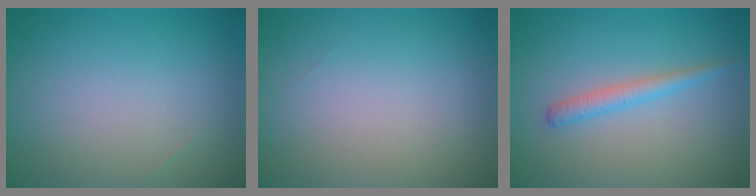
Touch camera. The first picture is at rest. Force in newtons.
{"total": 0.0}
{"total": 1.9, "press": 1.8, "slide": 0.1}